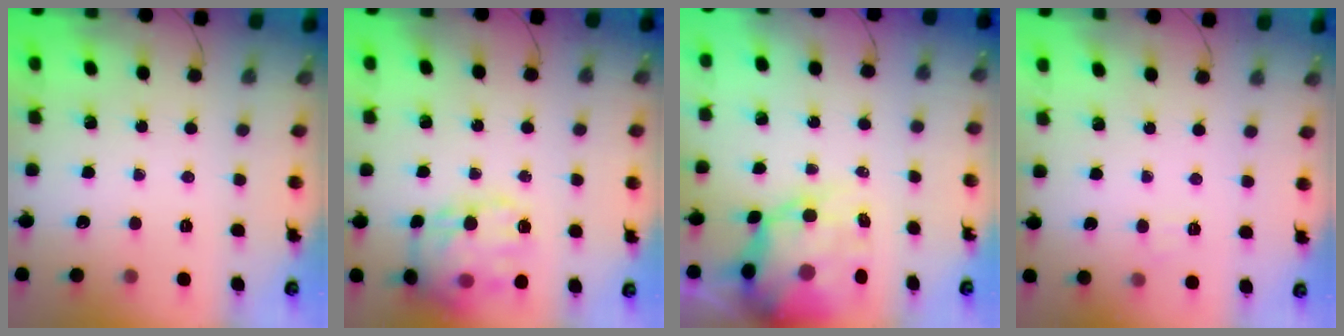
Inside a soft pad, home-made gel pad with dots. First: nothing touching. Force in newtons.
{"total": 18.0, "press": 17.9, "slide": 1.7}
{"total": 10.4, "press": 9.9, "slide": 3.3}
{"total": 4.8, "press": 4.6, "slide": 1.3}